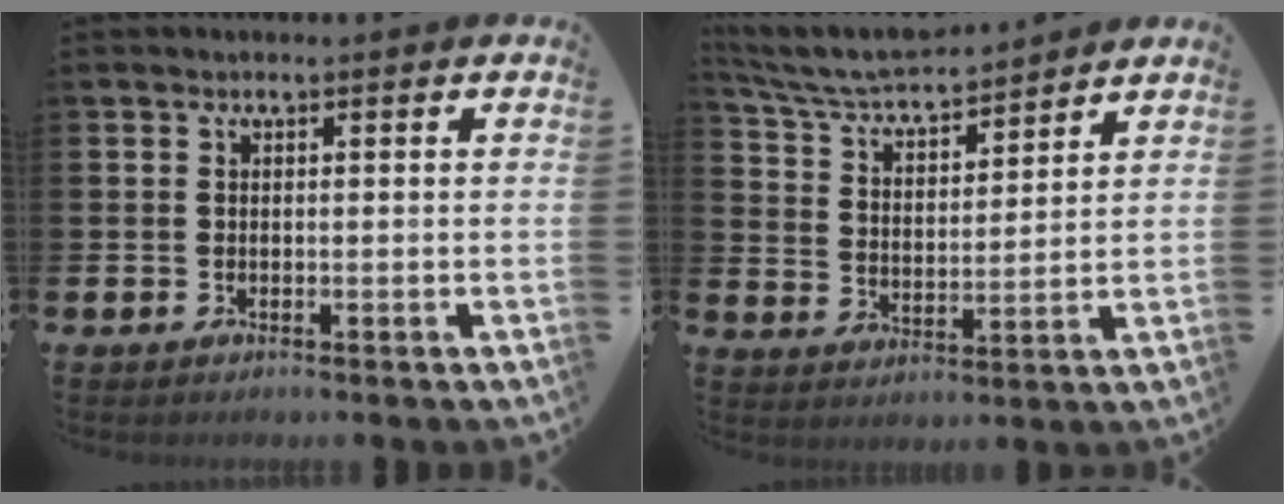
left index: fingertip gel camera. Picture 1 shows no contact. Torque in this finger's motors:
{"motor_torque": [1.09, -1.05, 0.35, 0.16]}